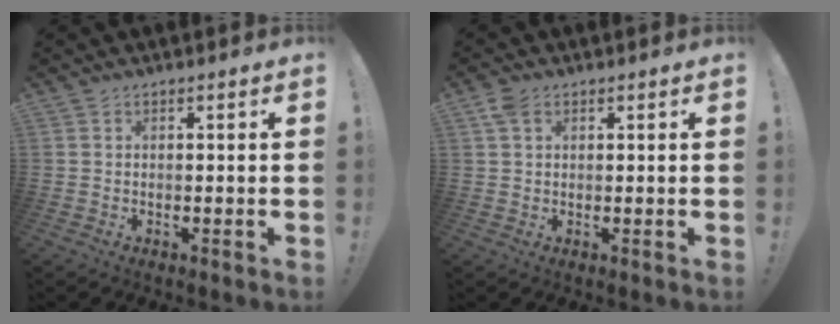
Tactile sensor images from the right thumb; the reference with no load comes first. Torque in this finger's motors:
{"motor_torque": [0.64, 0.54, 0.53, -0.12, -0.02]}